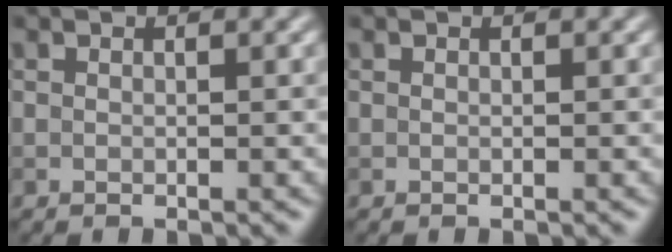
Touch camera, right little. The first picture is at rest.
{"total": 0.0}